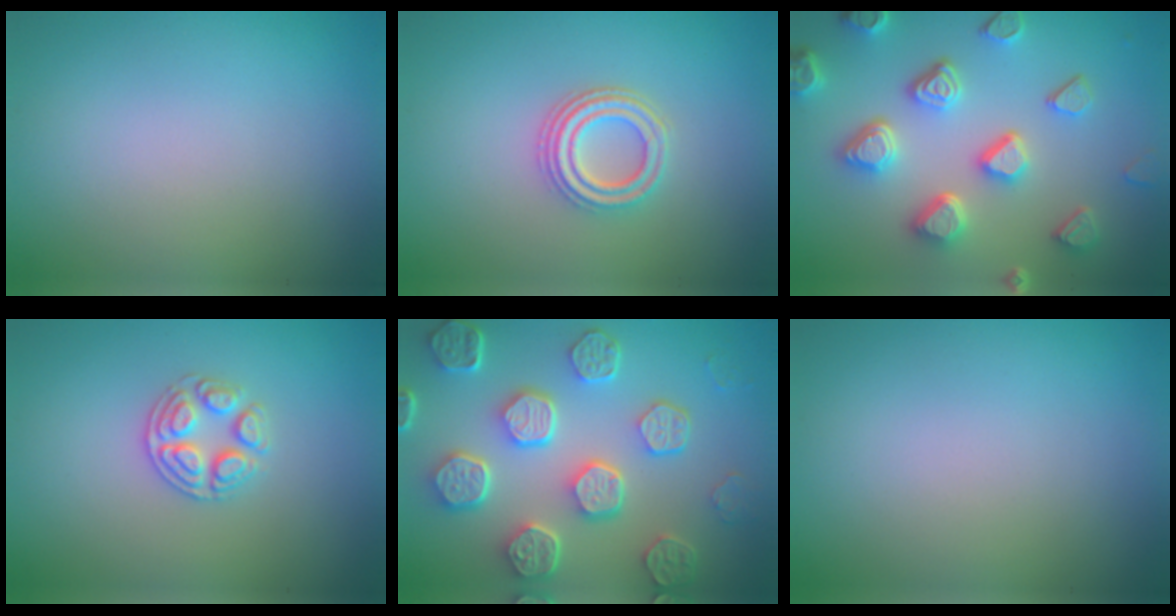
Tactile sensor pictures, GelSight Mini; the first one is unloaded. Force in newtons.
{"total": 3.6, "press": 3.0, "slide": 2.0}
{"total": 6.4, "press": 5.4, "slide": 3.4}
{"total": 2.9, "press": 2.7, "slide": 1.0}
{"total": 8.1, "press": 6.1, "slide": 5.4}
{"total": 0.0}